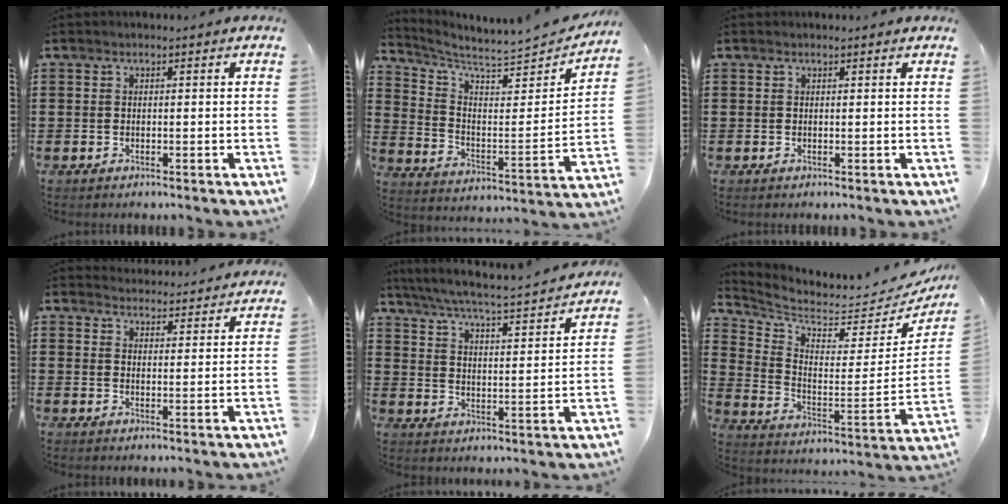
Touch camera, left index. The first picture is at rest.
{"total": 5.4, "force": [4.8, 0.5, 2.6], "torque": [-0.075, -0.046, 0.074]}
{"total": 0.0}
{"total": 3.7, "force": [3.7, 0.1, -0.2], "torque": [-0.001, -0.025, 0.066]}
{"total": 4.4, "force": [4.1, -0.5, 1.7], "torque": [-0.055, -0.039, 0.059]}
{"total": 4.0, "force": [3.9, 0.3, 1.1], "torque": [-0.049, -0.058, 0.058]}